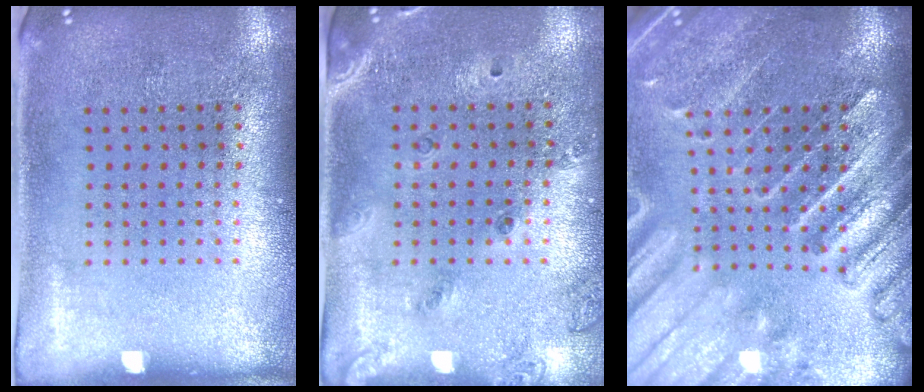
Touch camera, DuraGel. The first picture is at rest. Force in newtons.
{"total": 1.5, "press": 1.3, "slide": 0.7}
{"total": 3.6, "press": 3.1, "slide": 1.8}